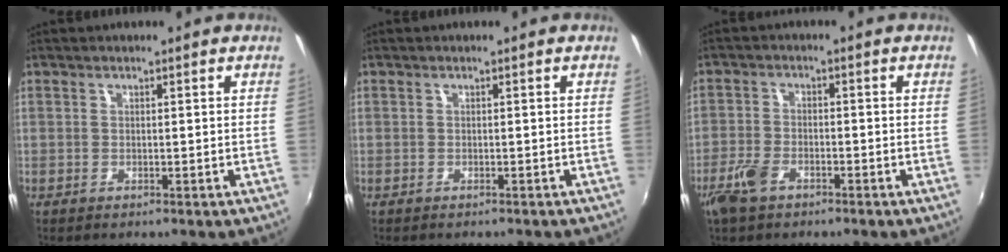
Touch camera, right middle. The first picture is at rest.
{"total": 0.8, "force": [-0.8, 0.2, 0.2], "torque": [-0.004, -0.003, -0.012]}
{"total": 5.6, "force": [-3.7, 2.7, 3.3], "torque": [-0.084, -0.005, -0.074]}